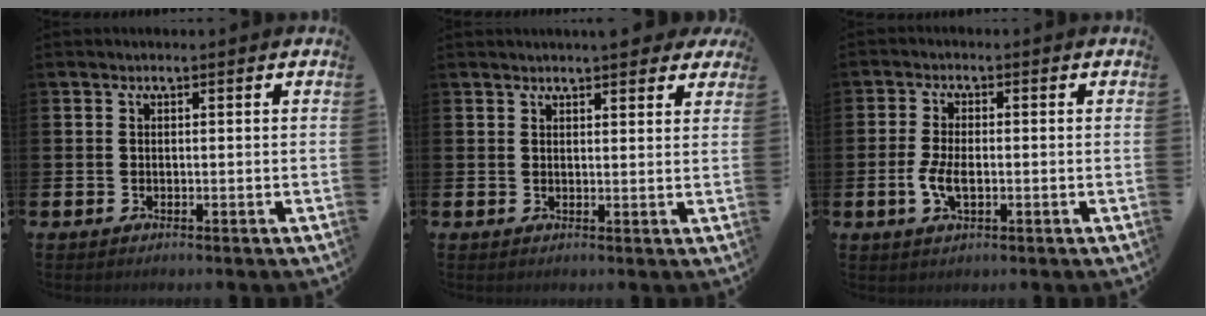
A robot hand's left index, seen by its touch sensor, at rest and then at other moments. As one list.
[{"total": 2.4, "force": [2.4, 0.3, 0.3], "torque": [-0.002, -0.012, 0.042]}, {"total": 3.9, "force": [-0.7, 1.8, 3.3], "torque": [-0.065, 0.002, -0.014]}]